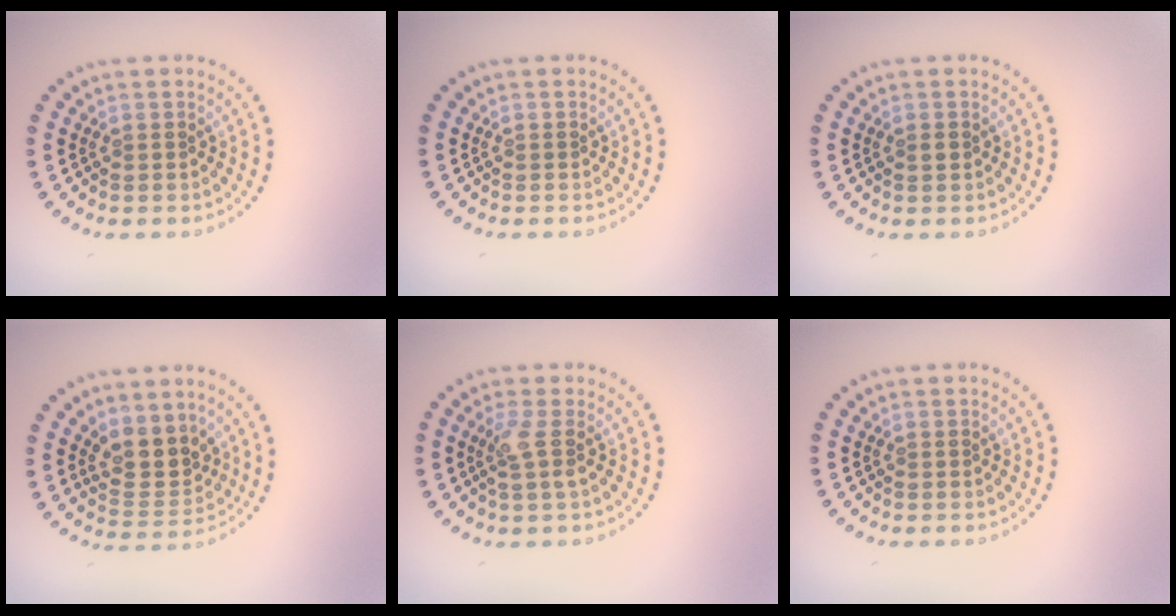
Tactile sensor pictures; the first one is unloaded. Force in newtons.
{"total": 0.0}
{"total": 0.6, "press": 0.6, "slide": 0.1}
{"total": 3.5, "press": 3.1, "slide": 1.6}
{"total": 1.9, "press": 1.4, "slide": 1.2}
{"total": 0.0}